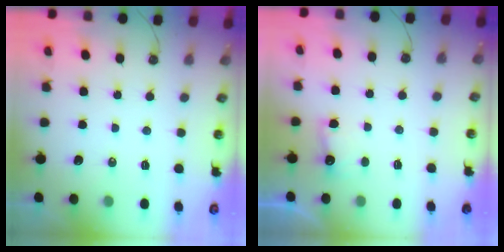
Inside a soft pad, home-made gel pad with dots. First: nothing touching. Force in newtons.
{"total": 3.2, "press": 3.0, "slide": 1.0}